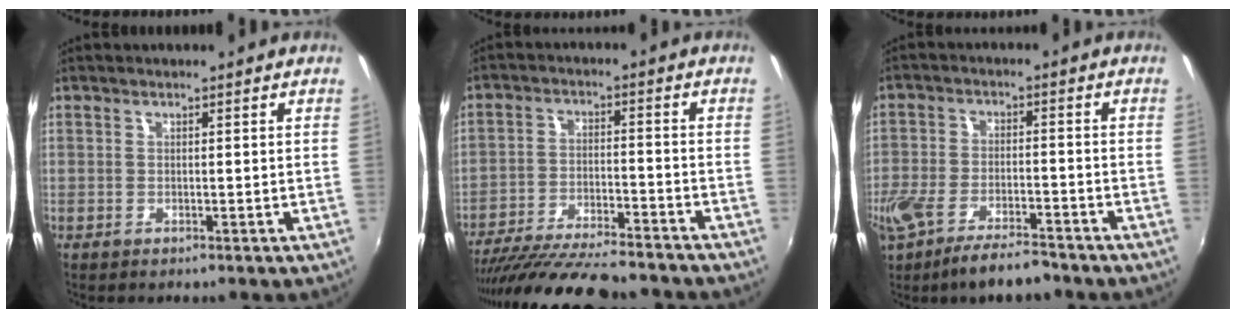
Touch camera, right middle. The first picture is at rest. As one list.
[{"total": 18.9, "force": [-16.5, 3.0, 8.7], "torque": [-0.173, -0.036, -0.260]}, {"total": 11.0, "force": [-8.2, 3.5, 6.3], "torque": [-0.147, -0.028, -0.146]}]